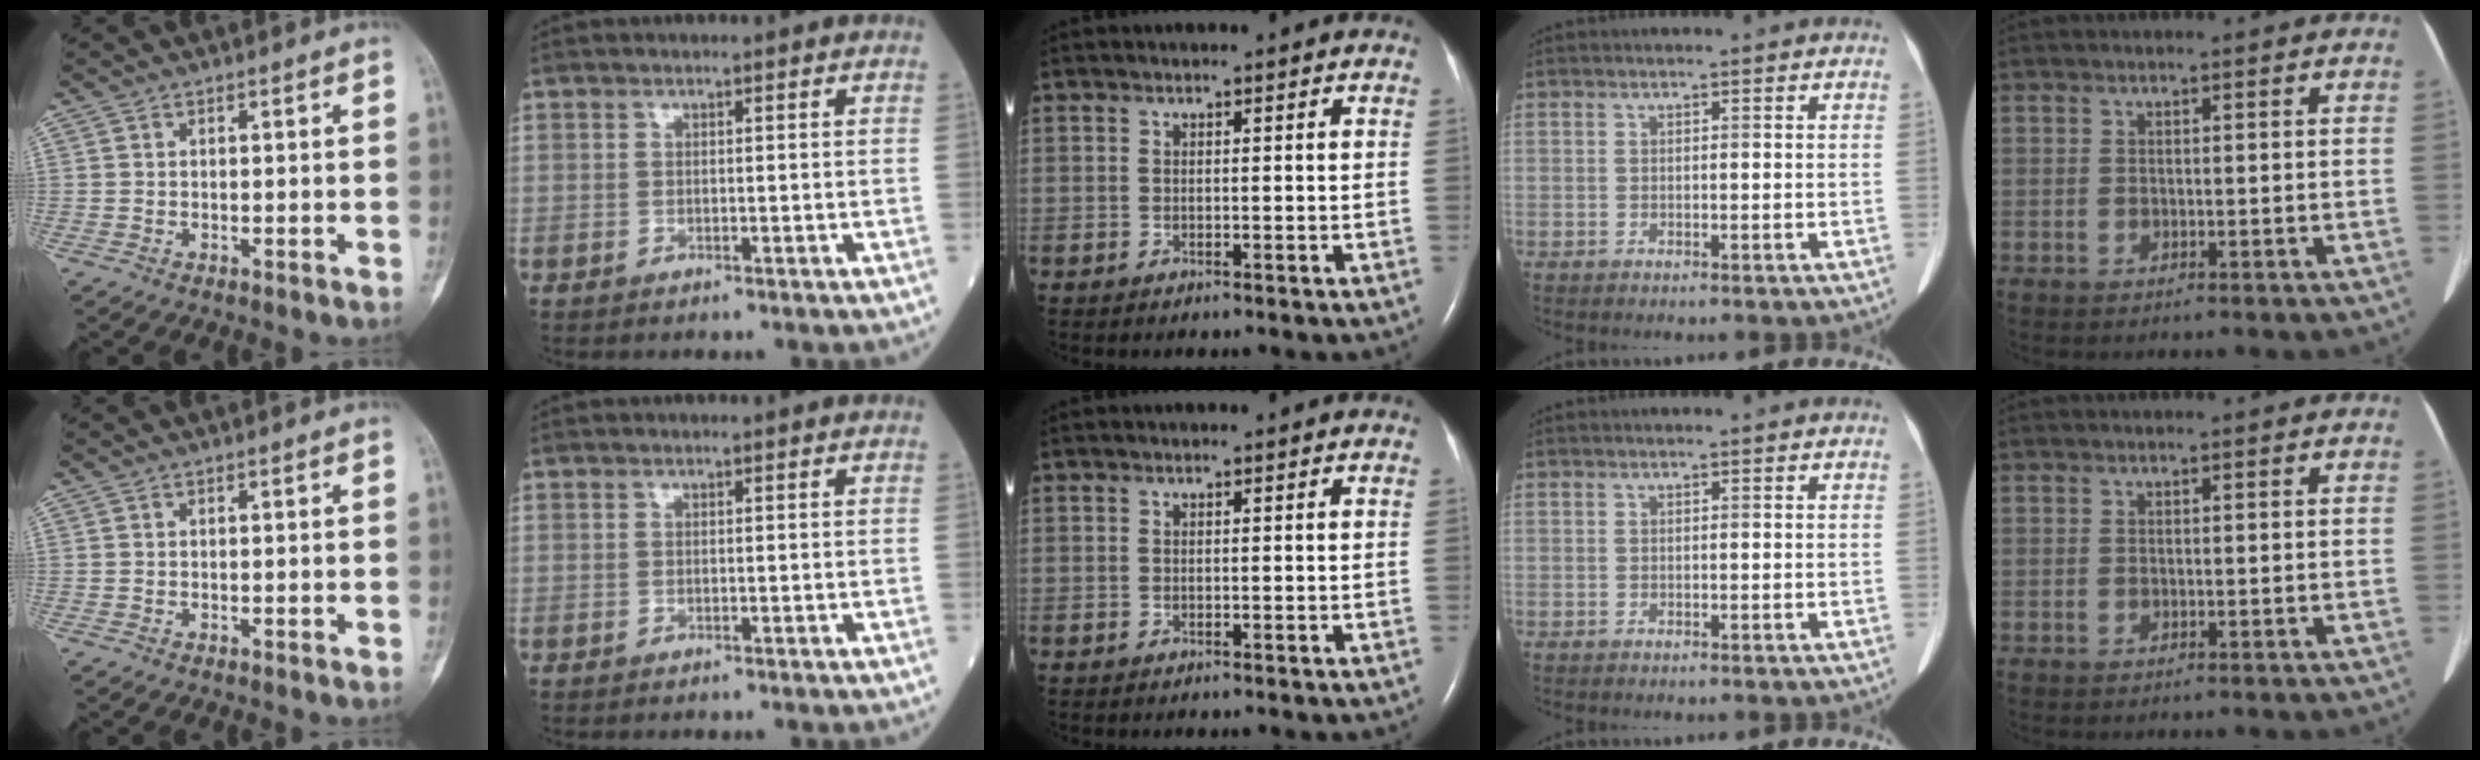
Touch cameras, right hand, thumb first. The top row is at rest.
{}